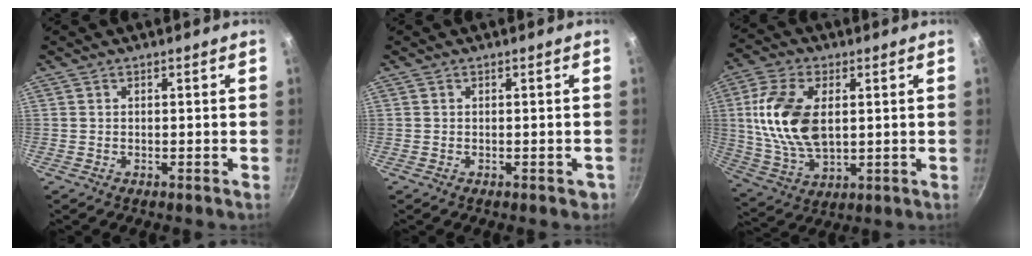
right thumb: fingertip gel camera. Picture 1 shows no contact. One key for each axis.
{"total": 1.5, "fx": -0.7, "fy": 1.0, "fz": 1.0, "tx": 0.000, "ty": 0.009, "tz": -0.004}
{"total": 15.4, "fx": 2.4, "fy": 8.8, "fz": 12.4, "tx": -0.229, "ty": -0.009, "tz": 0.052}